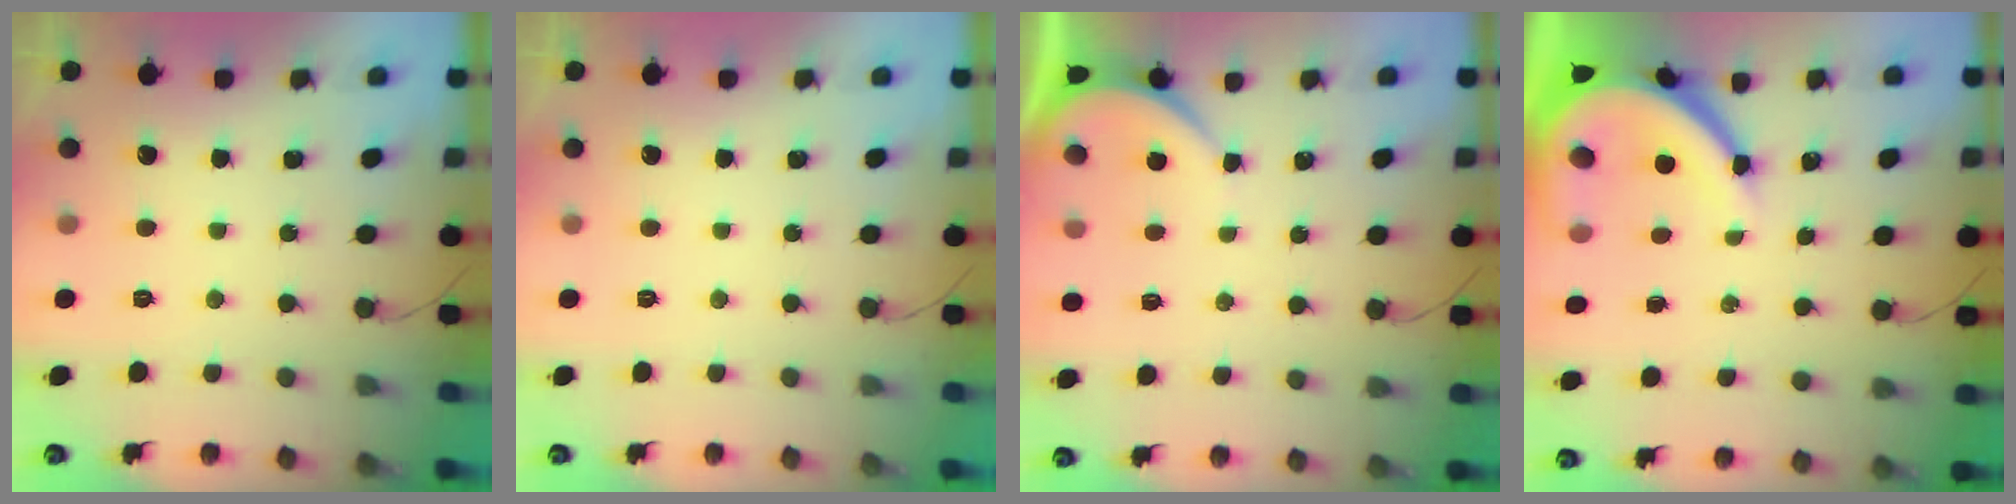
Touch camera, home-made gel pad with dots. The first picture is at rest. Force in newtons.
{"total": 0.0}
{"total": 2.4, "press": 2.4, "slide": 0.2}
{"total": 13.6, "press": 13.5, "slide": 1.7}